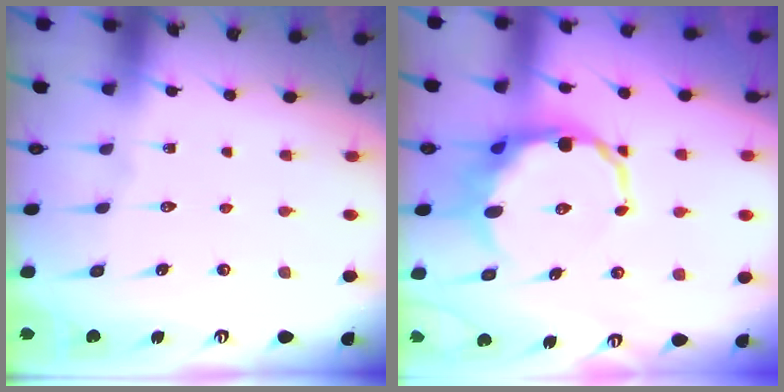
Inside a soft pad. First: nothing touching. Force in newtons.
{"total": 11.7, "press": 11.3, "slide": 2.9}